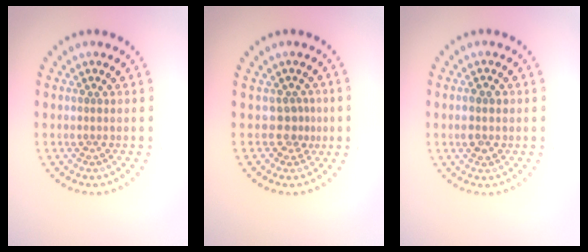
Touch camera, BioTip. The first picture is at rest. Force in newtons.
{"total": 1.9, "press": 1.4, "slide": 1.3}
{"total": 2.4, "press": 2.4, "slide": 0.1}